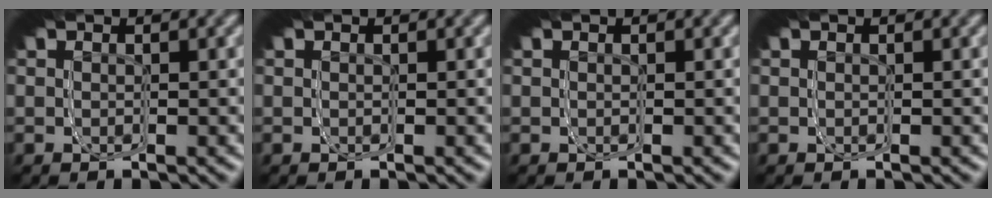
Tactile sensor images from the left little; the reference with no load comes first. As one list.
[{"total": 0.0}, {"total": 0.0}, {"total": 0.0}]